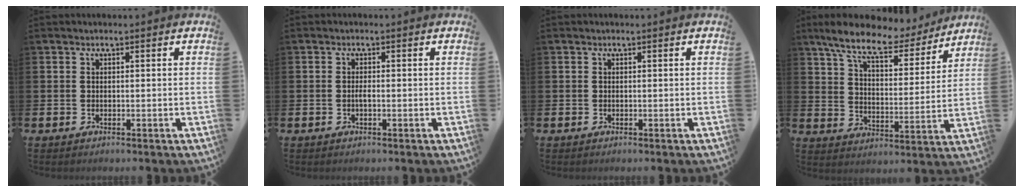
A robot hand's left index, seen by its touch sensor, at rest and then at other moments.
{"total": 0.8, "force": [-0.2, 0.2, 0.7], "torque": [-0.021, 0.000, -0.002]}
{"total": 0.0}
{"total": 10.0, "force": [8.7, 2.6, 4.3], "torque": [-0.110, -0.051, 0.149]}